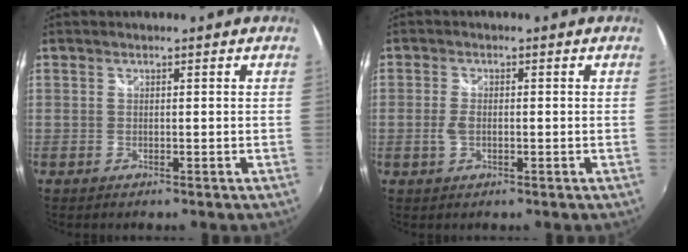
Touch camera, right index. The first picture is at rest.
{"total": 2.5, "force": [-0.6, 1.4, 2.0], "torque": [-0.044, 0.000, -0.013]}